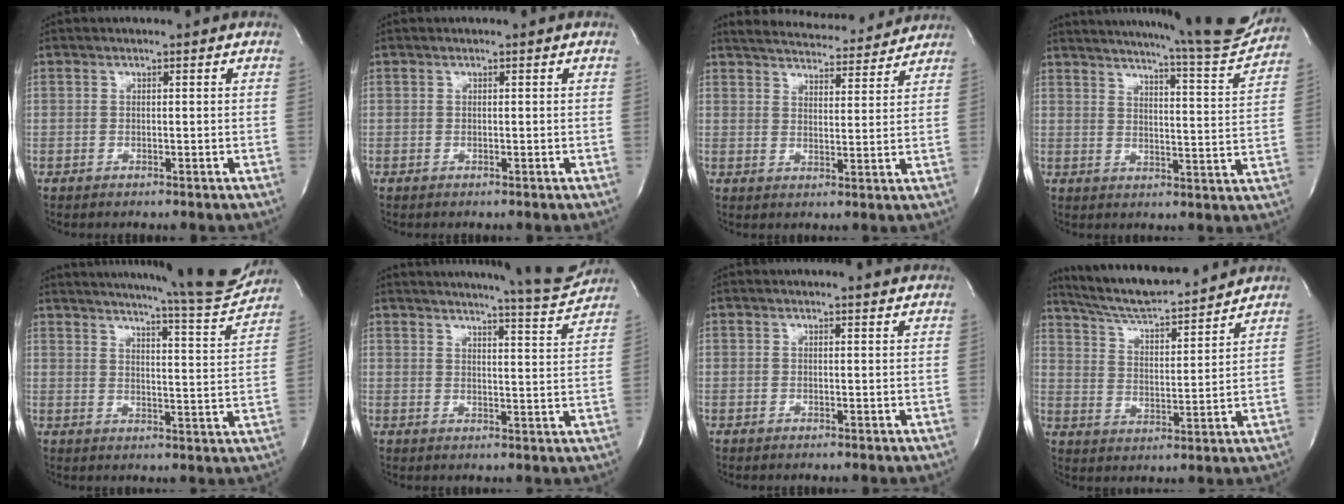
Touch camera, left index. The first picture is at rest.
{"total": 0.0}
{"total": 13.5, "force": [12.9, 2.4, 3.1], "torque": [-0.039, 0.005, 0.166]}
{"total": 18.8, "force": [17.4, 0.0, 7.0], "torque": [-0.105, -0.066, 0.214]}
{"total": 18.0, "force": [16.7, -0.1, 6.6], "torque": [-0.100, -0.064, 0.205]}
{"total": 12.1, "force": [11.5, -0.3, 3.8], "torque": [-0.054, -0.040, 0.136]}
{"total": 1.3, "force": [1.3, -0.1, 0.1], "torque": [-0.008, -0.007, 0.009]}
{"total": 15.8, "force": [14.5, 1.6, 6.1], "torque": [-0.109, 0.005, 0.232]}